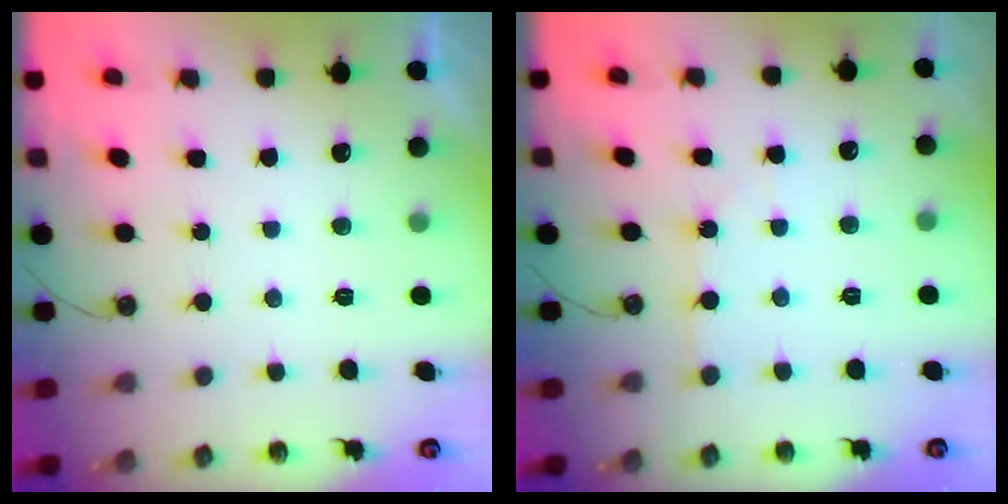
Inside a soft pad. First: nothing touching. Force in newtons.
{"total": 2.0, "press": 2.0, "slide": 0.2}